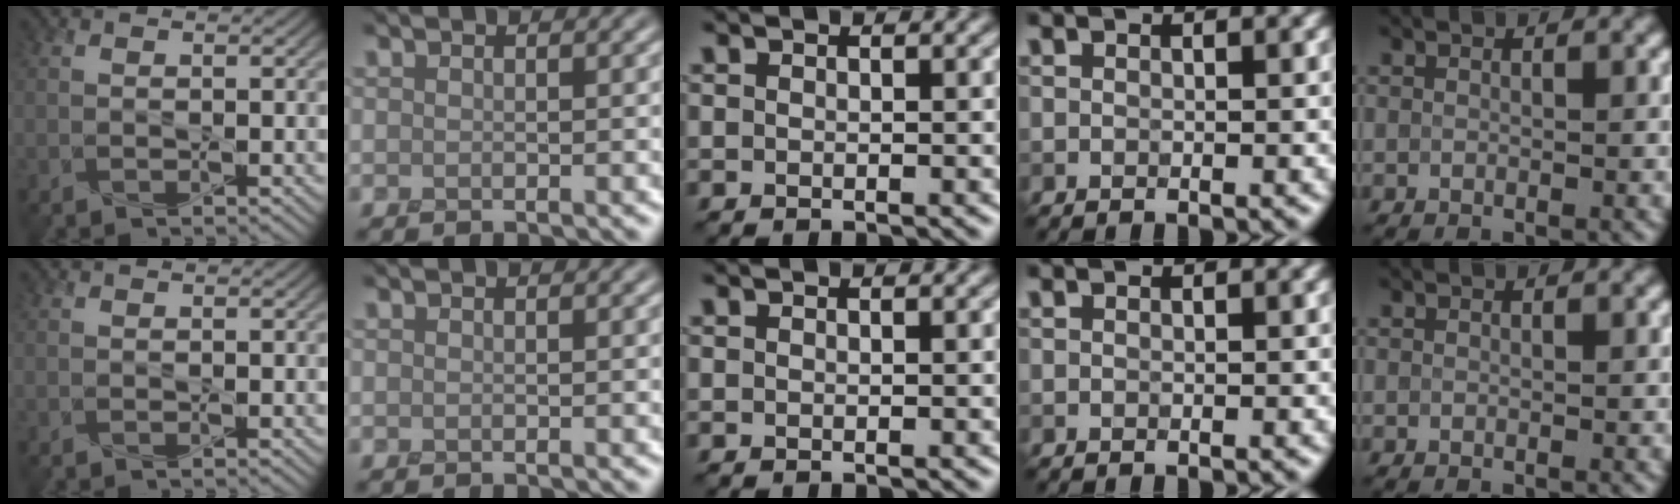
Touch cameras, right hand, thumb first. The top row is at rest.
{}